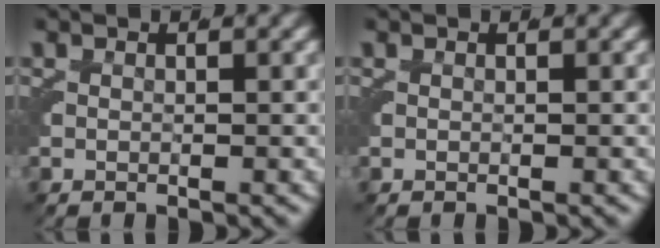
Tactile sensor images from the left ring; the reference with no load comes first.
{"total": 0.0}